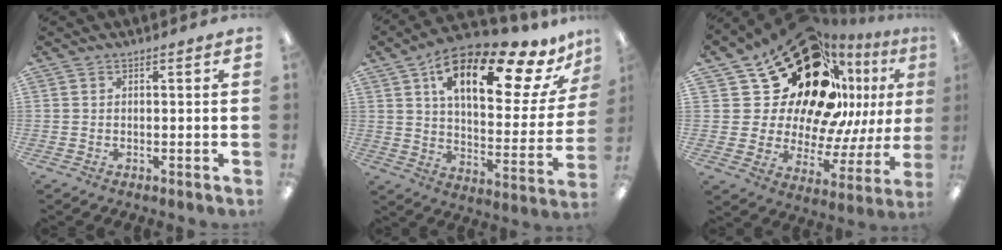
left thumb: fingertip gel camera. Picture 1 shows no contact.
{"total": 21.9, "force": [12.7, 8.1, 15.9], "torque": [-0.234, -0.074, 0.199]}
{"total": 31.3, "force": [16.4, 18.7, 19.1], "torque": [-0.304, -0.127, 0.323]}